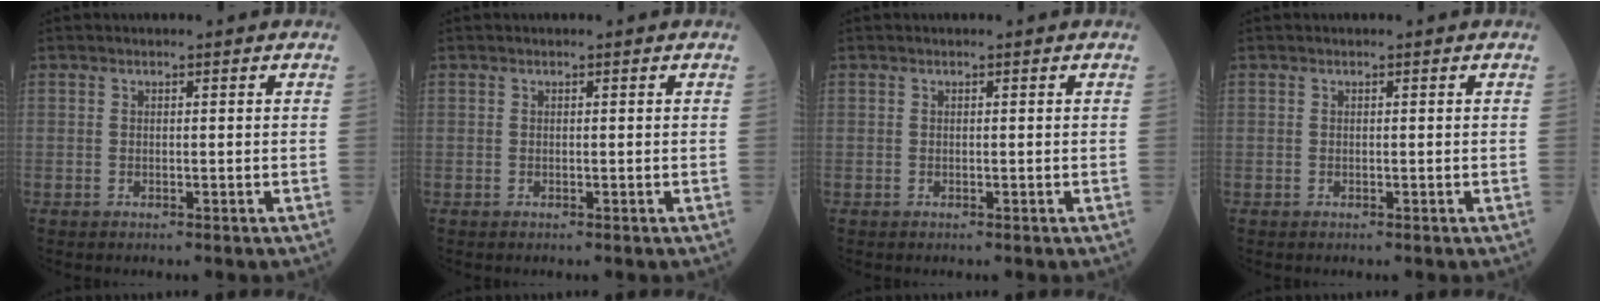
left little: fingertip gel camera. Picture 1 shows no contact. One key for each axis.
{"total": 0.0}
{"total": 0.0}
{"total": 0.0}